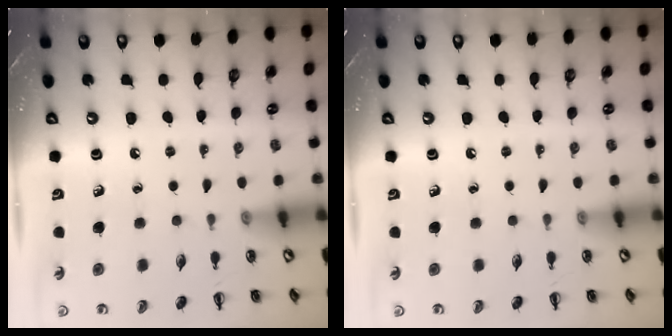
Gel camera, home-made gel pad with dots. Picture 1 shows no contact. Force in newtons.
{"total": 0.0}